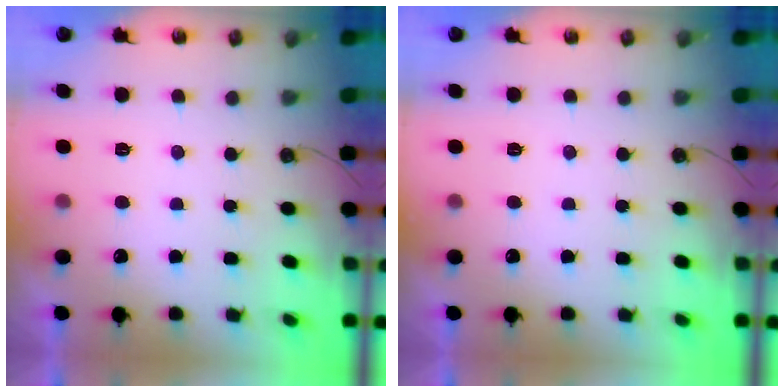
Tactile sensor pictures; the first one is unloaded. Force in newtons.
{"total": 0.0}